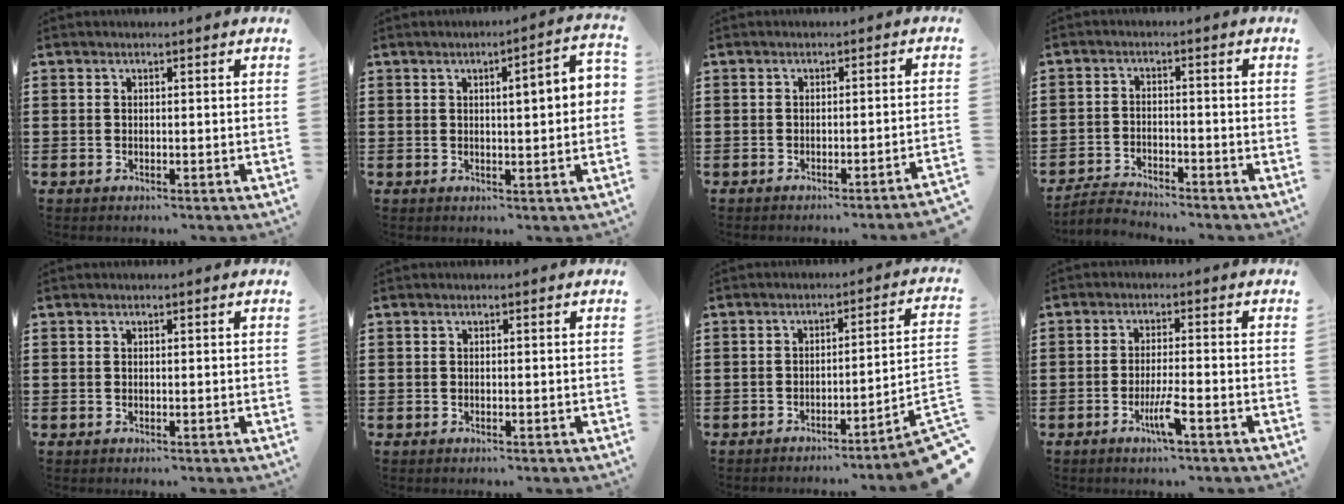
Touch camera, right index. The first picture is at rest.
{"total": 4.4, "force": [0.6, 0.6, 4.3], "torque": [-0.071, -0.001, 0.004]}
{"total": 1.6, "force": [-1.3, -0.5, 0.8], "torque": [-0.015, -0.003, -0.025]}
{"total": 2.9, "force": [-2.8, 0.3, 0.2], "torque": [-0.016, 0.000, -0.063]}
{"total": 0.0}
{"total": 0.0}
{"total": 4.5, "force": [-3.1, -0.6, 3.3], "torque": [-0.060, -0.026, -0.064]}
{"total": 4.4, "force": [-2.3, 0.1, 3.7], "torque": [-0.075, -0.013, -0.044]}